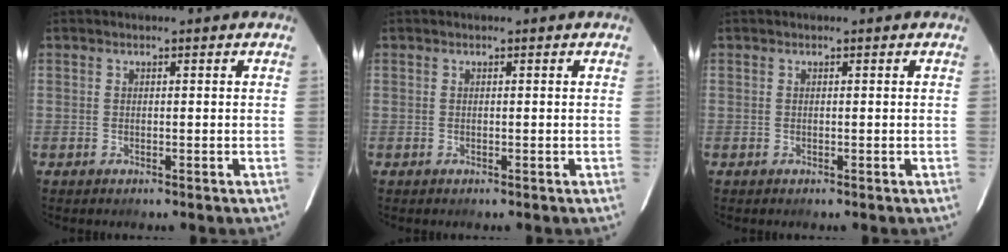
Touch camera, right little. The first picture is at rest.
{"total": 0.0}
{"total": 0.0}